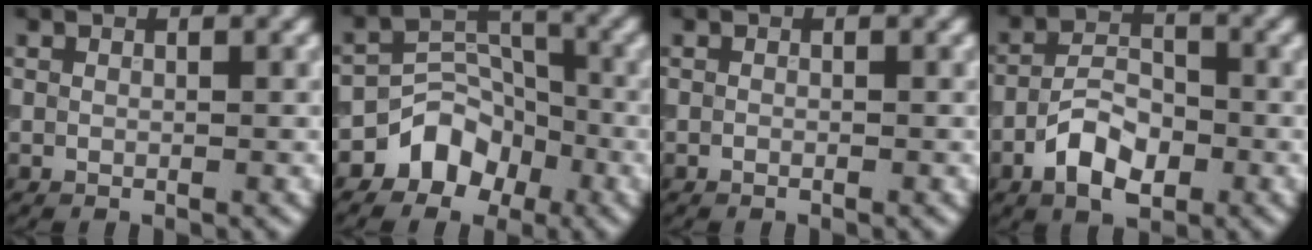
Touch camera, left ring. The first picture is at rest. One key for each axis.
{"total": 4.4, "fx": -2.7, "fy": 3.2, "fz": 1.4, "tx": -0.009, "ty": 0.006, "tz": -0.049}
{"total": 0.0}
{"total": 5.1, "fx": -2.5, "fy": 2.8, "fz": 3.6, "tx": -0.059, "ty": 0.006, "tz": -0.052}